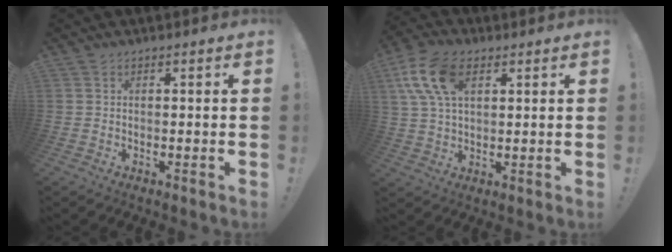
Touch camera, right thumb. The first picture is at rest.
{"total": 13.5, "force": [5.0, 8.1, 9.6], "torque": [-0.188, 0.001, 0.095]}